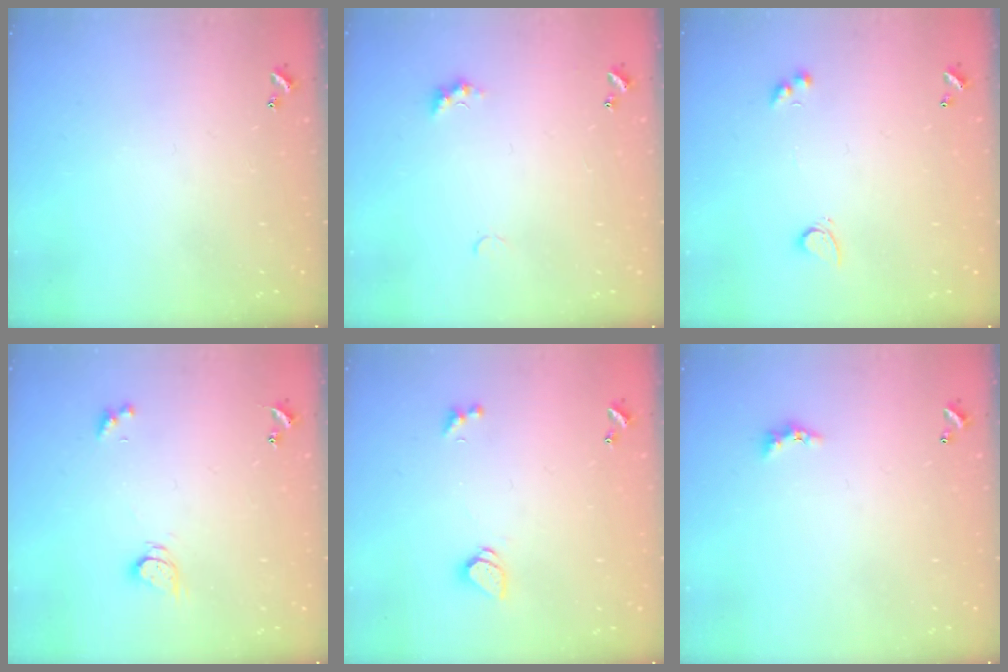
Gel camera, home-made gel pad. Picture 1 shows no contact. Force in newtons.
{"total": 2.3, "press": 2.2, "slide": 0.7}
{"total": 3.0, "press": 2.5, "slide": 1.6}
{"total": 2.5, "press": 2.5, "slide": 0.4}
{"total": 1.7, "press": 1.6, "slide": 0.5}
{"total": 2.7, "press": 2.6, "slide": 0.6}